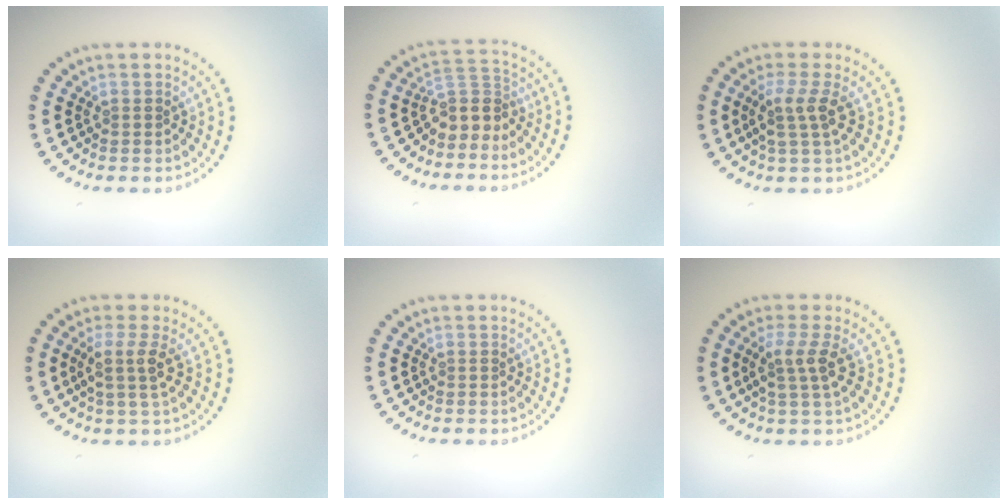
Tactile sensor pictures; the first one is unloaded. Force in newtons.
{"total": 3.0, "press": 2.2, "slide": 2.0}
{"total": 2.5, "press": 1.9, "slide": 1.7}
{"total": 2.4, "press": 1.8, "slide": 1.5}
{"total": 0.0}
{"total": 2.6, "press": 2.0, "slide": 1.6}